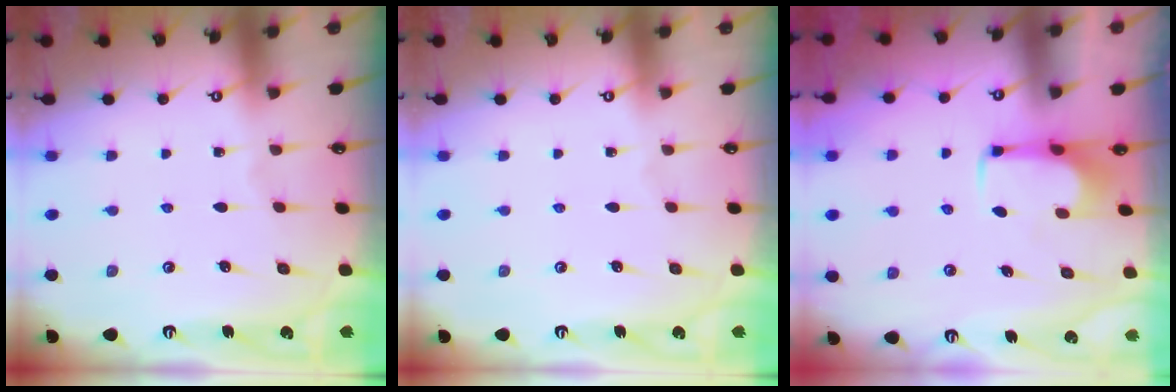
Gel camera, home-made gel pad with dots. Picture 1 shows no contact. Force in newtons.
{"total": 0.0}
{"total": 1.9, "press": 1.9, "slide": 0.2}